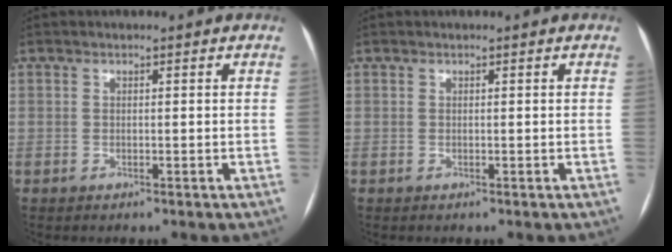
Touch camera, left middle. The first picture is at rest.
{"total": 0.0}